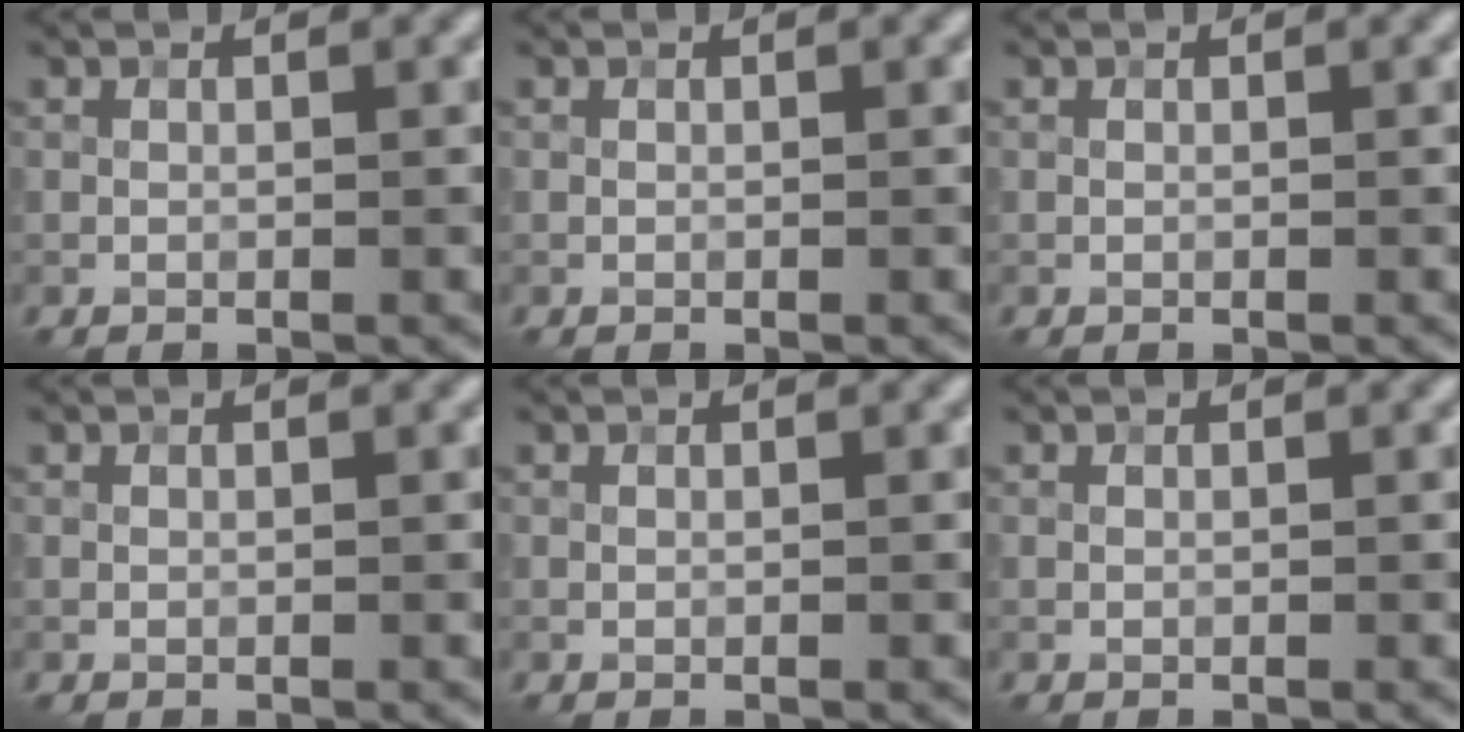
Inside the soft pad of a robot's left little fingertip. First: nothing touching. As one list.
[{"total": 0.0}, {"total": 0.0}, {"total": 0.0}, {"total": 0.0}, {"total": 0.0}]